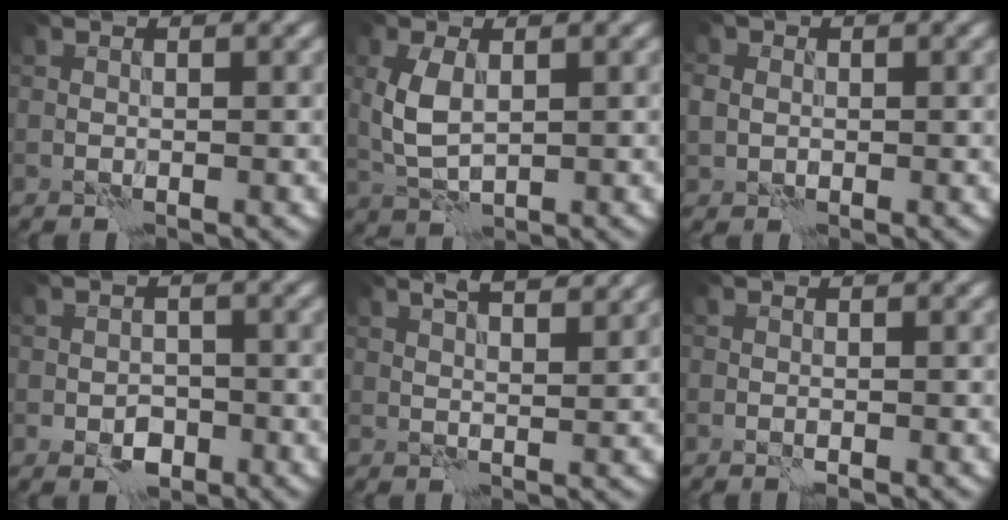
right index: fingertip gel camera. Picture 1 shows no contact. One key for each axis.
{"total": 3.9, "fx": 0.6, "fy": 2.1, "fz": 3.2, "tx": -0.078, "ty": 0.005, "tz": 0.015}
{"total": 2.1, "fx": 0.1, "fy": 1.9, "fz": 0.7, "tx": -0.020, "ty": 0.007, "tz": 0.000}
{"total": 2.3, "fx": -1.1, "fy": 1.7, "fz": 1.2, "tx": -0.016, "ty": -0.001, "tz": -0.020}
{"total": 5.2, "fx": 3.7, "fy": 1.5, "fz": 3.3, "tx": -0.040, "ty": 0.021, "tz": 0.036}
{"total": 0.5, "fx": -0.4, "fy": -0.1, "fz": 0.3, "tx": -0.007, "ty": 0.003, "tz": -0.007}